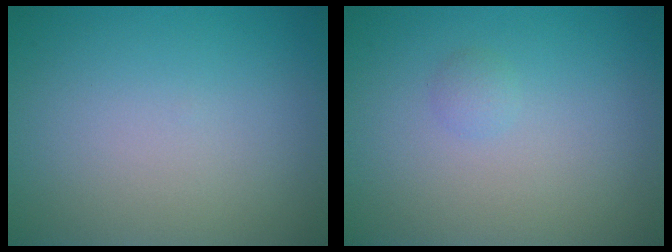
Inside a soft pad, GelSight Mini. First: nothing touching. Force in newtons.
{"total": 0.8, "press": 0.8, "slide": 0.0}